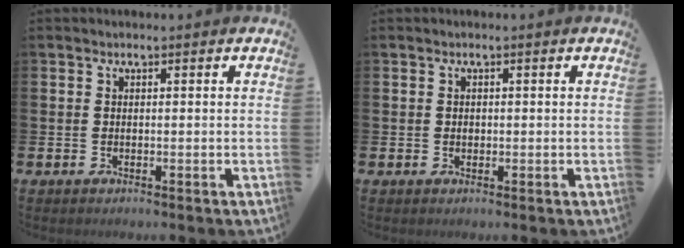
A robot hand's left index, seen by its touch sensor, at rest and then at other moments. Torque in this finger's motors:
{"motor_torque": [0.24, 0.05, -0.01, 0.00]}